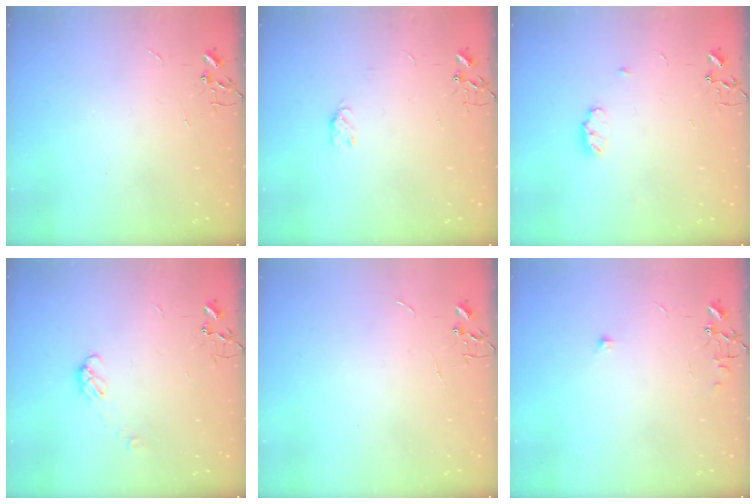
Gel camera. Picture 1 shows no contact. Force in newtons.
{"total": 2.5, "press": 2.5, "slide": 0.5}
{"total": 5.2, "press": 5.1, "slide": 0.9}
{"total": 4.9, "press": 4.9, "slide": 0.8}
{"total": 0.0}
{"total": 6.5, "press": 6.5, "slide": 0.6}